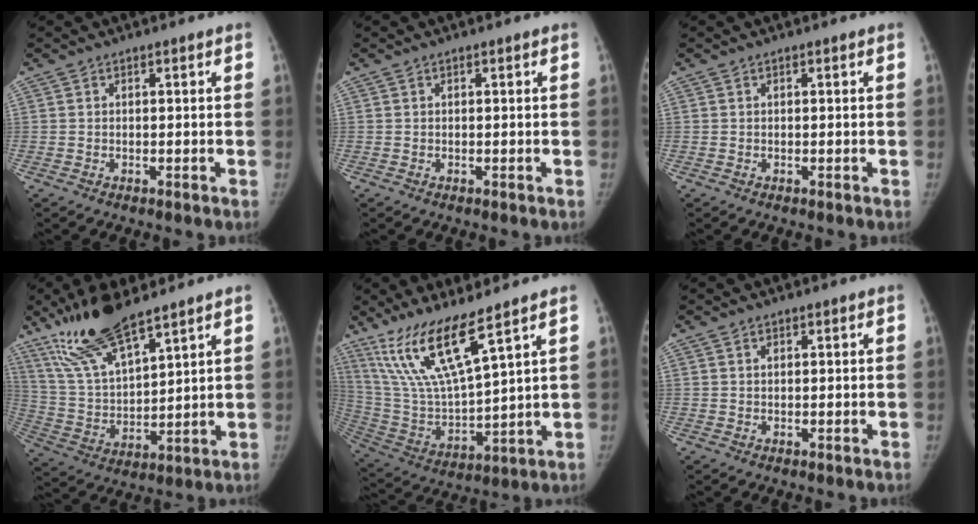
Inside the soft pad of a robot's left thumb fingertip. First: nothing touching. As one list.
[{"total": 0.0}, {"total": 0.0}, {"total": 15.1, "force": [11.2, 3.8, 9.3], "torque": [-0.170, -0.051, 0.230]}, {"total": 15.6, "force": [10.2, 2.5, 11.5], "torque": [-0.228, -0.055, 0.219]}, {"total": 0.8, "force": [0.5, 0.5, 0.4], "torque": [-0.006, -0.003, 0.009]}]